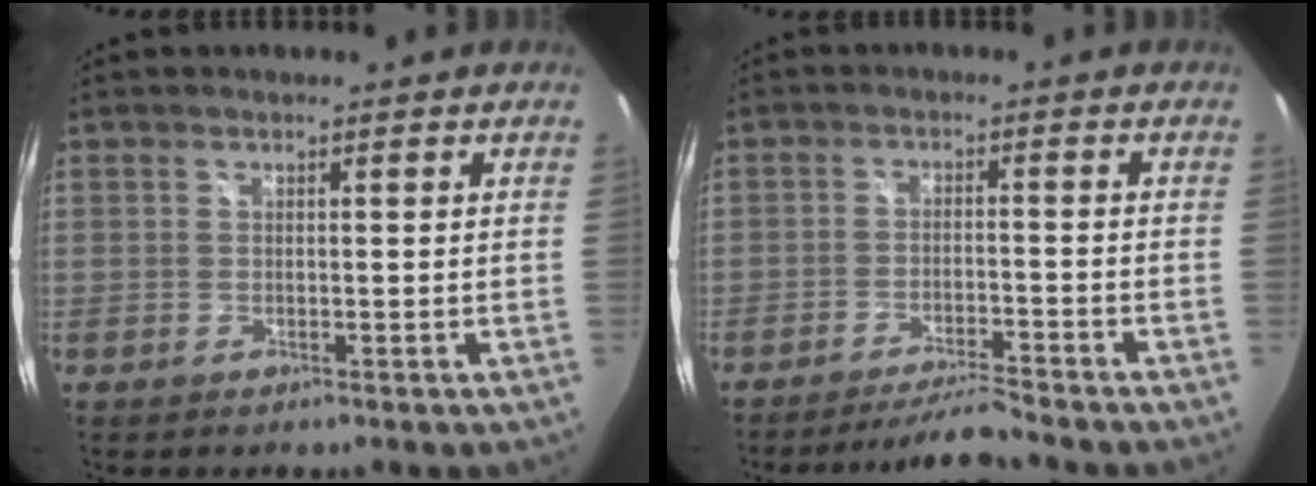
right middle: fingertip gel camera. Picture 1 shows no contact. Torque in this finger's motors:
{"motor_torque": [-0.29, -0.16, -0.03, 0.00]}